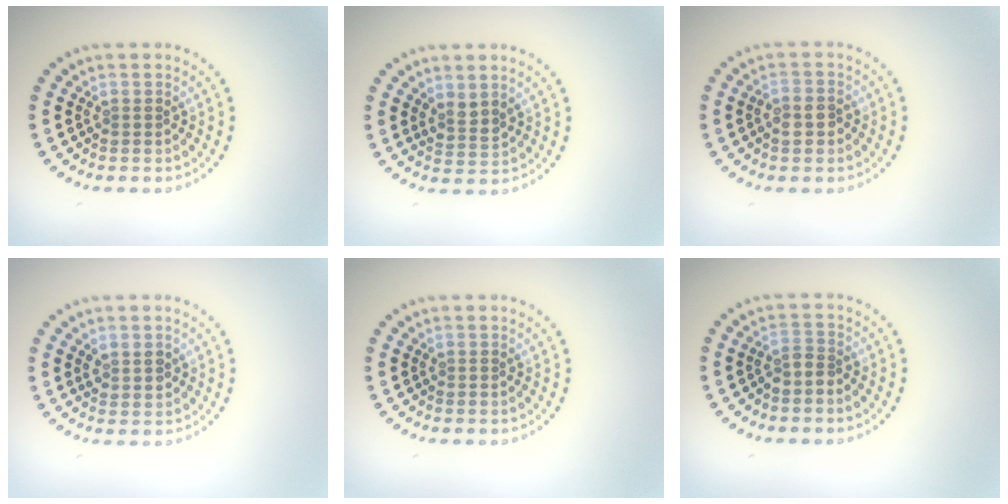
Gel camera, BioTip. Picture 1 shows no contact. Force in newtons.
{"total": 1.6, "press": 1.3, "slide": 1.0}
{"total": 2.0, "press": 1.9, "slide": 0.6}
{"total": 1.7, "press": 1.6, "slide": 0.6}
{"total": 0.0}
{"total": 1.6, "press": 1.2, "slide": 1.0}